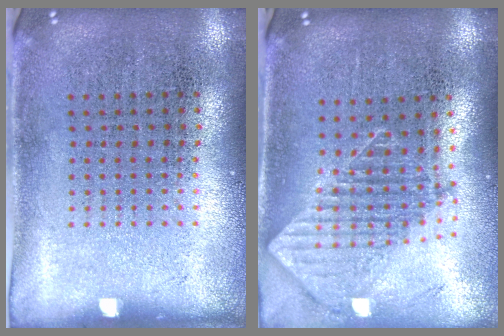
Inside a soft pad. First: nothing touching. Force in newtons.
{"total": 1.8, "press": 1.5, "slide": 1.1}